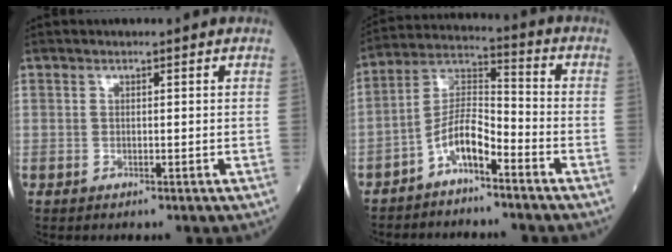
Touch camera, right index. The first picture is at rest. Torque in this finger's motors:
{"motor_torque": [1.08, -0.80, 0.55, 0.14]}